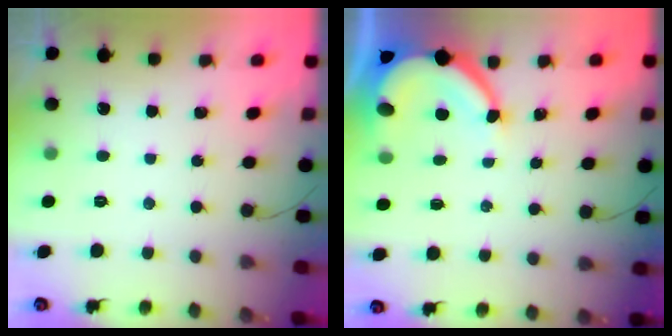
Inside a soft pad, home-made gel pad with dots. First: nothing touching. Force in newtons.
{"total": 7.9, "press": 7.9, "slide": 1.0}